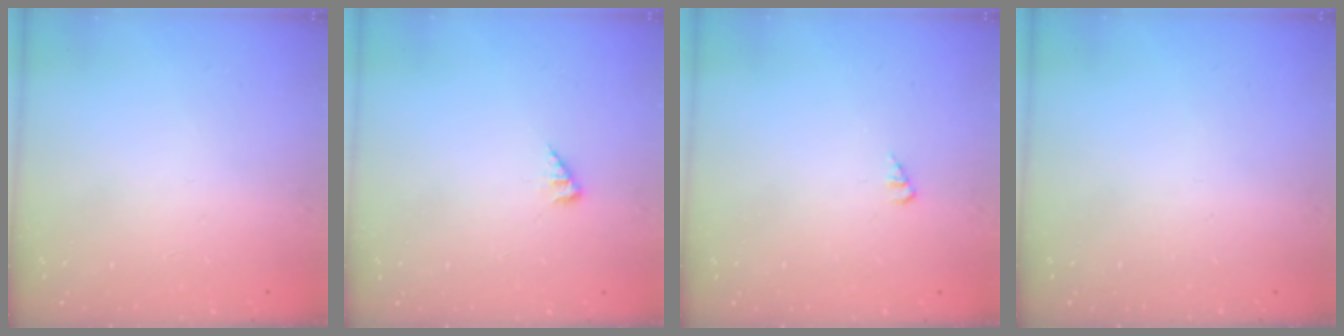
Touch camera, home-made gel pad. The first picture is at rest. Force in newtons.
{"total": 2.7, "press": 2.7, "slide": 0.4}
{"total": 1.6, "press": 1.6, "slide": 0.3}
{"total": 0.0}